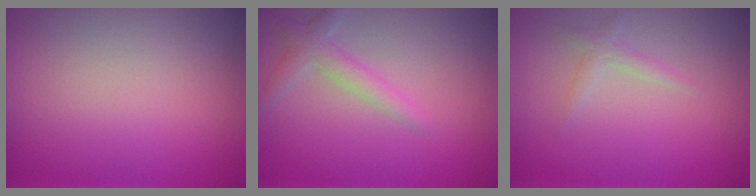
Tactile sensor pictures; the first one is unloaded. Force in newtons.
{"total": 2.2, "press": 2.2, "slide": 0.1}
{"total": 1.2, "press": 1.2, "slide": 0.1}